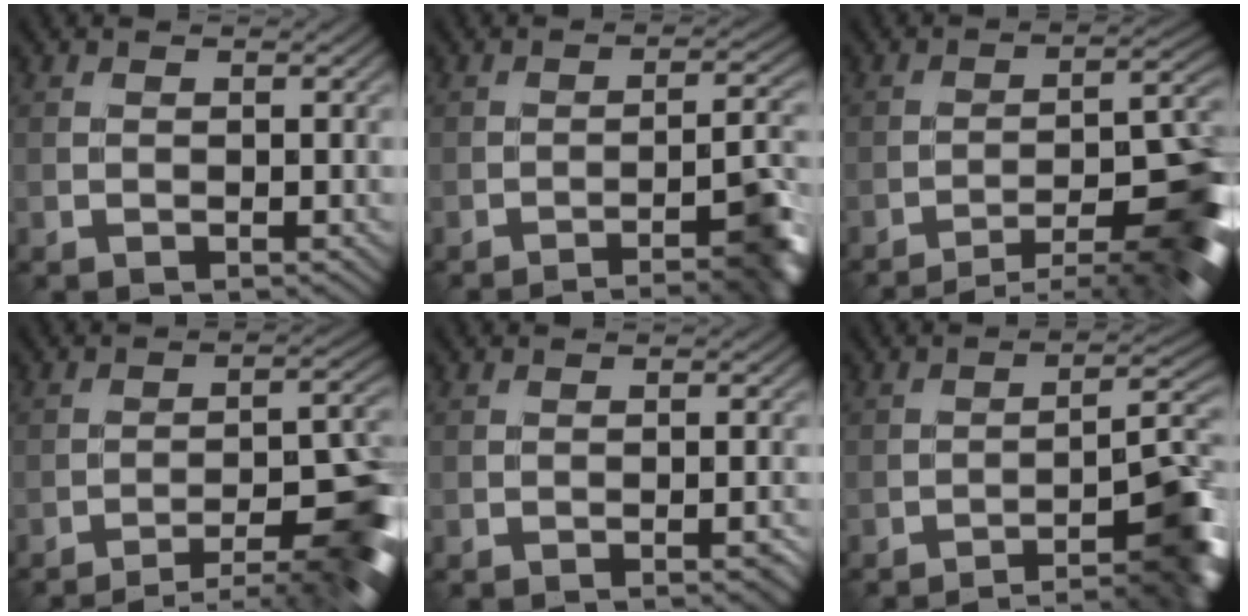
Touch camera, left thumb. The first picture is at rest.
{"total": 7.6, "force": [-4.4, 1.4, 6.1], "torque": [-0.073, 0.003, -0.064]}
{"total": 11.2, "force": [-7.6, 2.5, 7.9], "torque": [-0.110, 0.003, -0.104]}
{"total": 10.0, "force": [-6.7, 2.2, 7.1], "torque": [-0.096, 0.004, -0.087]}
{"total": 1.2, "force": [-0.6, 0.1, 1.0], "torque": [-0.013, 0.002, -0.009]}
{"total": 10.5, "force": [-6.5, 2.2, 8.0], "torque": [-0.103, 0.013, -0.093]}